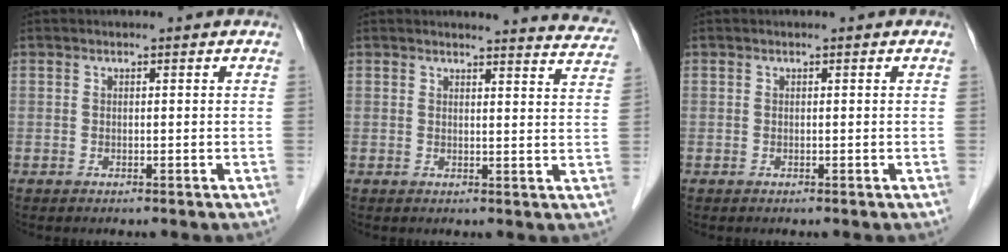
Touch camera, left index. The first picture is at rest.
{"total": 8.9, "force": [8.9, 0.2, 0.8], "torque": [0.003, -0.048, 0.074]}
{"total": 0.0}